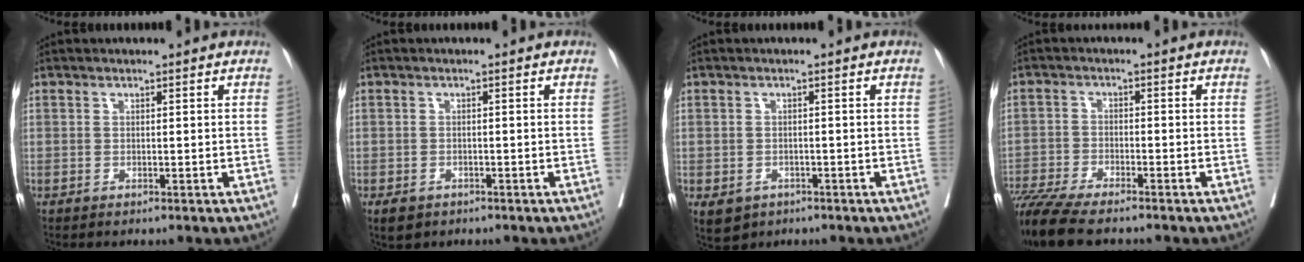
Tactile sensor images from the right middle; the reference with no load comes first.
{"total": 2.2, "force": [-1.5, 1.3, 0.8], "torque": [-0.016, -0.001, -0.019]}
{"total": 4.3, "force": [-2.5, 3.3, 1.3], "torque": [-0.017, 0.001, -0.030]}
{"total": 9.8, "force": [-8.3, 1.1, 5.1], "torque": [-0.087, -0.020, -0.141]}